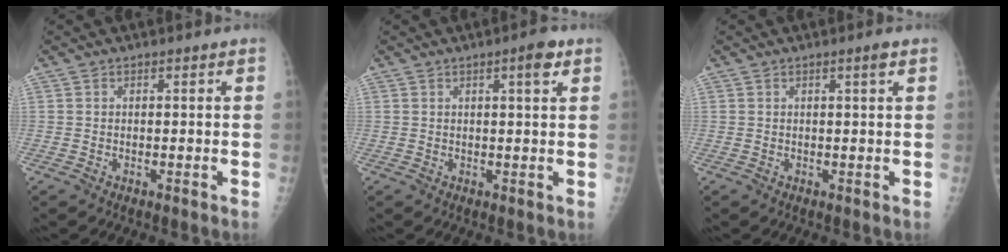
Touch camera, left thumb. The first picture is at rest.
{"total": 3.1, "force": [1.5, 0.6, 2.6], "torque": [-0.034, -0.004, 0.019]}
{"total": 1.2, "force": [0.7, 0.0, 1.0], "torque": [-0.017, -0.002, 0.010]}